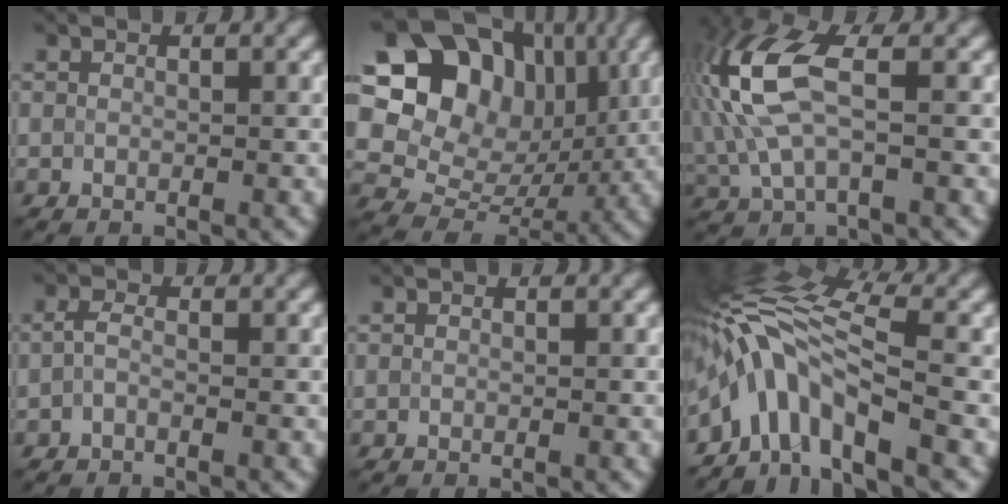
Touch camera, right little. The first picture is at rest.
{"total": 15.2, "force": [4.4, 12.1, 8.1], "torque": [-0.142, 0.033, 0.070]}
{"total": 7.7, "force": [0.8, 3.6, 6.8], "torque": [-0.171, 0.012, 0.010]}
{"total": 1.4, "force": [-0.6, 0.5, 1.1], "torque": [-0.027, -0.001, -0.016]}
{"total": 0.0}
{"total": 8.9, "force": [-3.9, 3.4, 7.2], "torque": [-0.126, 0.019, -0.086]}